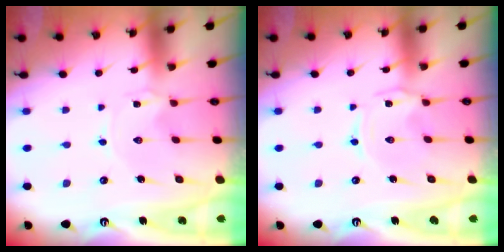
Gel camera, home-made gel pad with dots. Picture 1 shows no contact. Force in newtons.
{"total": 1.1, "press": 1.0, "slide": 0.4}